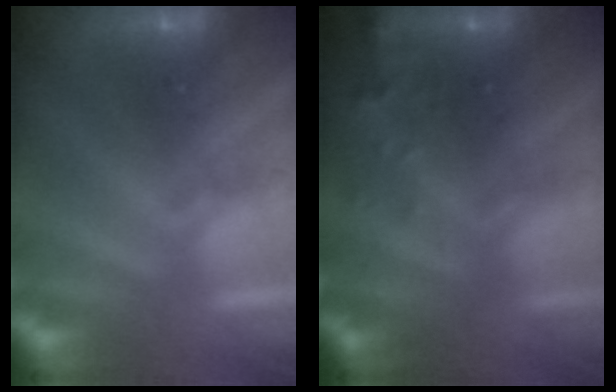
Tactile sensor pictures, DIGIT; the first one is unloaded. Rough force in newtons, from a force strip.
{"total": 6.8}